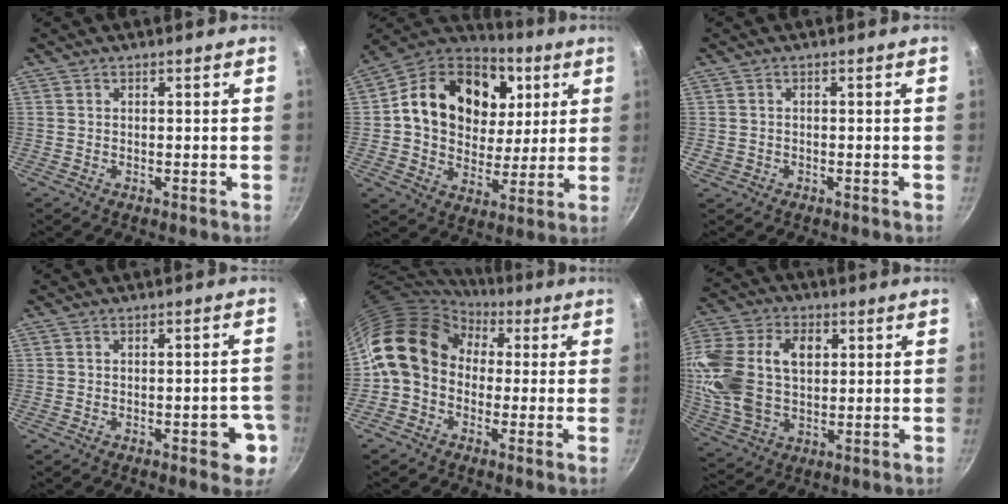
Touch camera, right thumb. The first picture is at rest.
{"total": 22.8, "force": [6.3, 17.3, 13.5], "torque": [-0.214, -0.001, 0.097]}
{"total": 1.1, "force": [-0.4, 0.9, 0.6], "torque": [-0.015, 0.003, -0.001]}
{"total": 6.1, "force": [-2.4, 2.6, 4.9], "torque": [-0.036, 0.017, -0.028]}
{"total": 13.5, "force": [1.7, 10.7, 8.0], "torque": [-0.118, 0.027, 0.007]}
{"total": 20.4, "force": [3.3, 13.8, 14.6], "torque": [-0.302, 0.016, 0.061]}